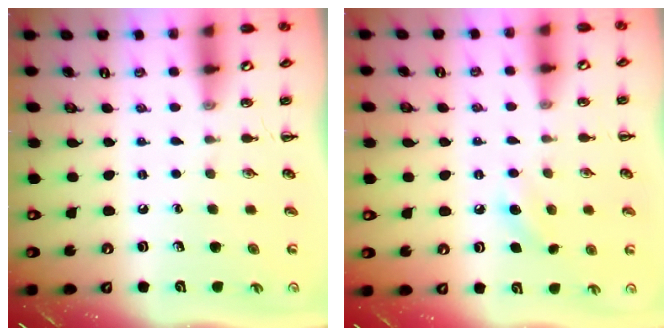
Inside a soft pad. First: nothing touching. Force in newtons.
{"total": 7.4, "press": 7.1, "slide": 2.0}